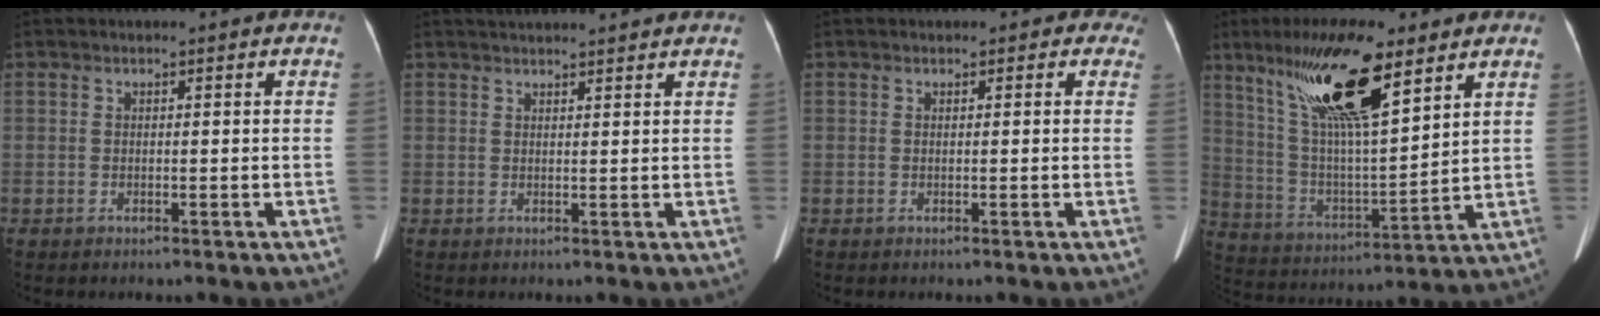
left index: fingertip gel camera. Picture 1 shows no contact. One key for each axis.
{"total": 7.5, "fx": 7.1, "fy": 0.3, "fz": 2.4, "tx": -0.033, "ty": 0.034, "tz": 0.087}
{"total": 1.3, "fx": 0.8, "fy": 1.0, "fz": 0.3, "tx": 0.007, "ty": -0.002, "tz": -0.003}
{"total": 17.5, "fx": 10.5, "fy": 2.9, "fz": 13.6, "tx": -0.260, "ty": 0.012, "tz": 0.195}